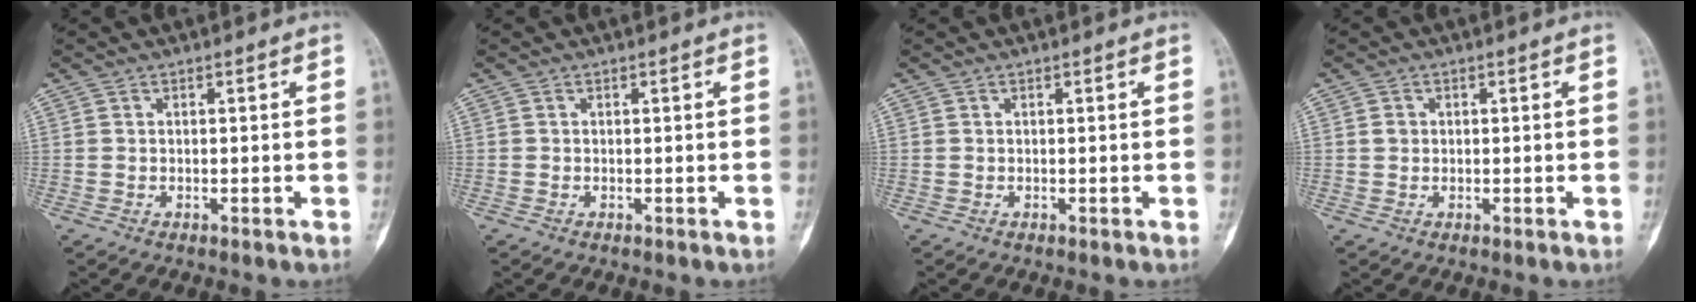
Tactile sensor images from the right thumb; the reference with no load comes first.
{"total": 0.0}
{"total": 0.0}
{"total": 1.3, "force": [0.2, 1.1, 0.5], "torque": [-0.007, 0.002, 0.004]}